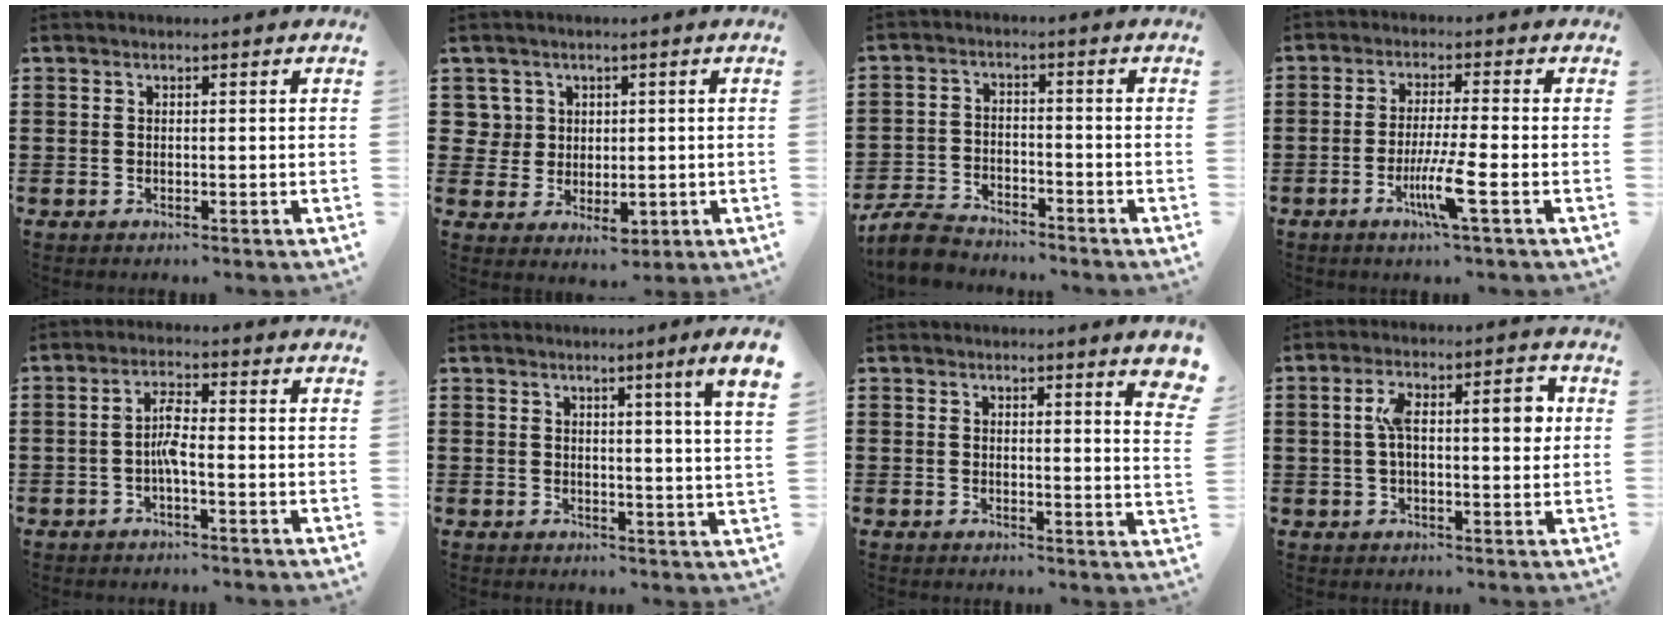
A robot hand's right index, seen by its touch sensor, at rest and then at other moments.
{"total": 4.1, "force": [1.2, 3.8, 0.7], "torque": [-0.032, 0.014, 0.023]}
{"total": 5.6, "force": [-5.3, 1.1, 1.3], "torque": [-0.046, 0.000, -0.111]}
{"total": 6.6, "force": [-2.5, -0.1, 6.1], "torque": [-0.119, -0.019, -0.048]}
{"total": 3.6, "force": [-0.9, 0.7, 3.4], "torque": [-0.070, 0.001, -0.021]}
{"total": 3.8, "force": [2.2, -1.3, 2.9], "torque": [-0.049, -0.010, 0.031]}
{"total": 2.7, "force": [1.8, -0.2, 2.0], "torque": [-0.036, -0.003, 0.030]}
{"total": 7.4, "force": [1.0, 2.6, 6.8], "torque": [-0.116, 0.006, 0.009]}